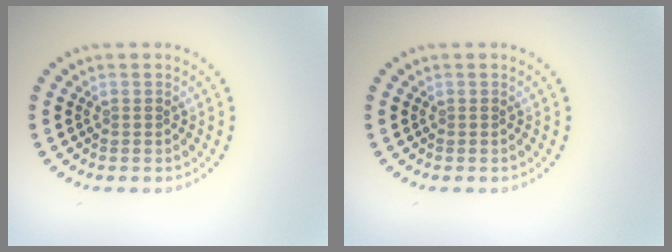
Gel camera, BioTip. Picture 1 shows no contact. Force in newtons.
{"total": 0.0}